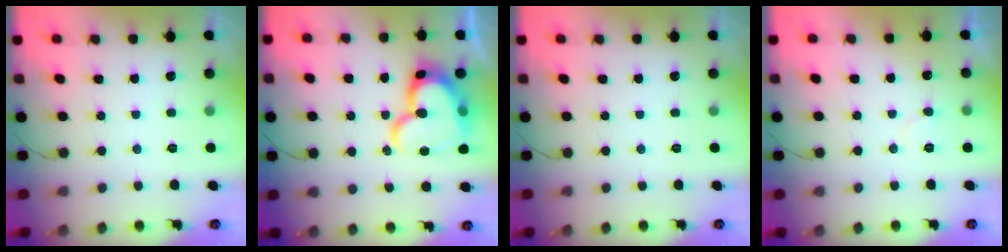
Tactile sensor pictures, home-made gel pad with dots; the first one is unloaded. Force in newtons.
{"total": 20.3, "press": 20.2, "slide": 2.0}
{"total": 0.0}
{"total": 3.4, "press": 3.4, "slide": 0.4}